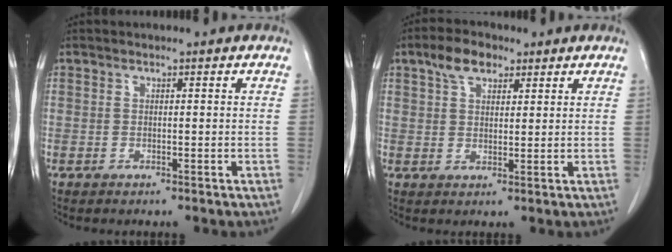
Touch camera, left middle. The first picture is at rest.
{"total": 5.1, "force": [3.2, 2.6, 3.0], "torque": [-0.059, 0.014, 0.061]}